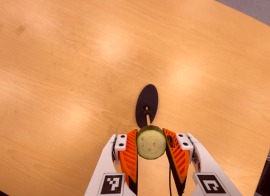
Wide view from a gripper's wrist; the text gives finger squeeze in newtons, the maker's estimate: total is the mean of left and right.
{"total": 10.6, "left": 10.0, "right": 11.2}